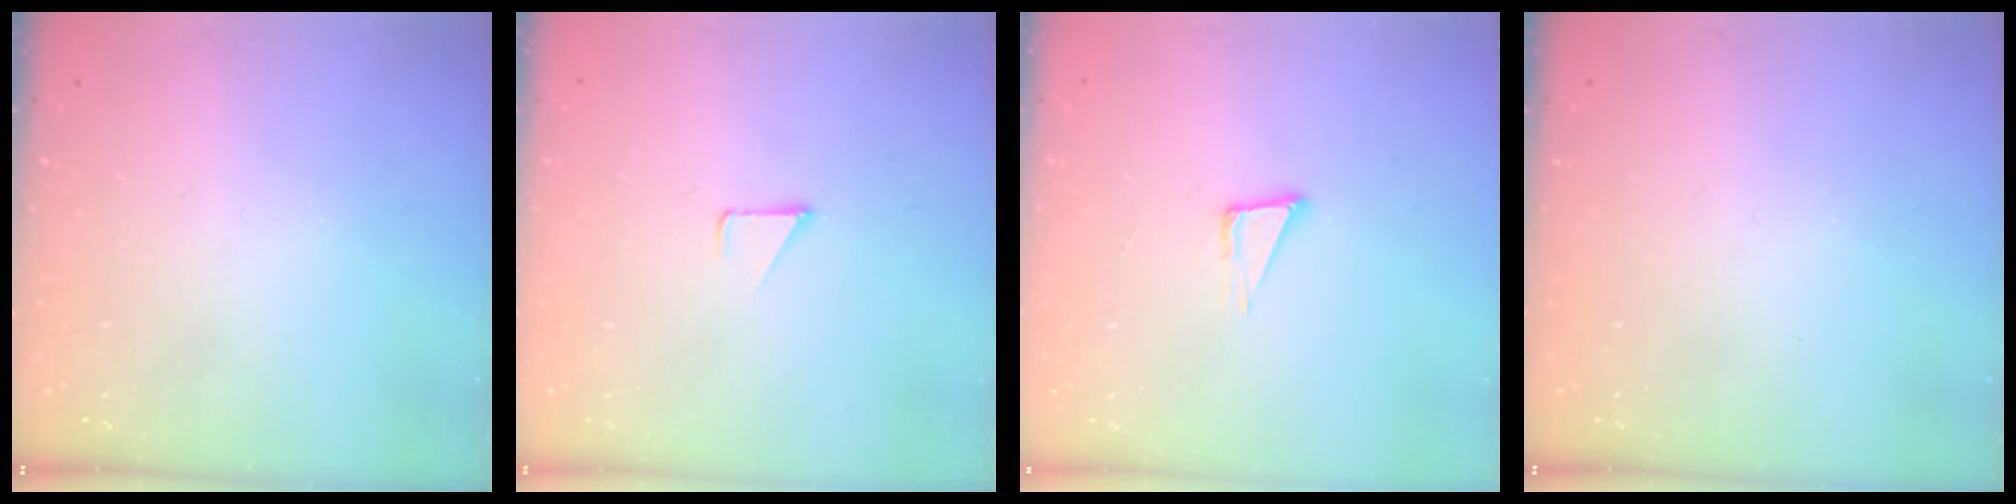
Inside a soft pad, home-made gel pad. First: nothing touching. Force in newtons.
{"total": 1.2, "press": 1.2, "slide": 0.1}
{"total": 5.1, "press": 3.9, "slide": 3.2}
{"total": 0.0}